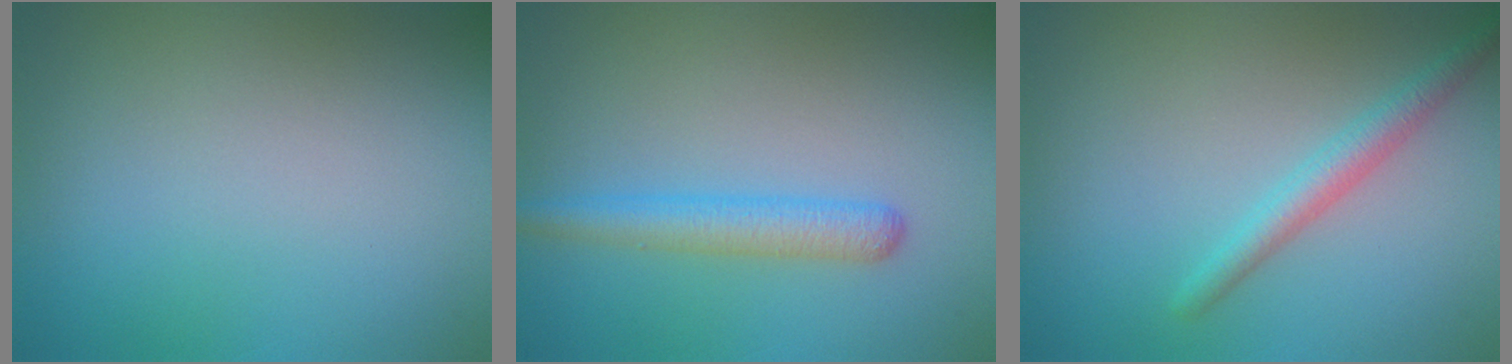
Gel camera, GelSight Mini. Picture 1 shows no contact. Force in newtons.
{"total": 2.9, "press": 2.9, "slide": 0.1}
{"total": 2.2, "press": 2.2, "slide": 0.0}